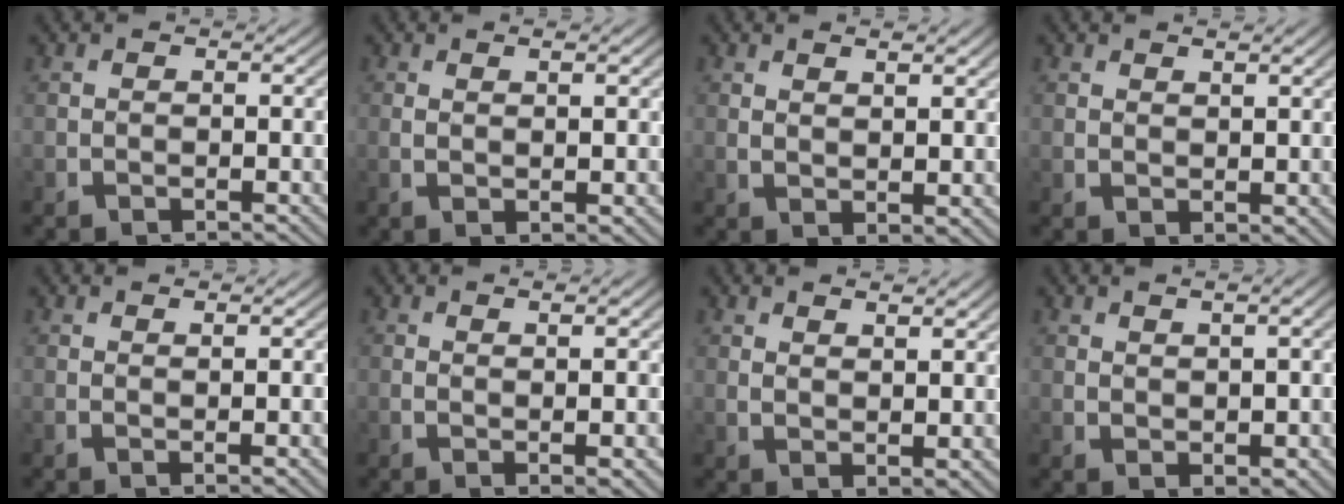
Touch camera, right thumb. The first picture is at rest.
{"total": 2.2, "force": [0.8, 0.0, 2.0], "torque": [-0.038, -0.005, 0.022]}
{"total": 2.0, "force": [1.5, 0.3, 1.3], "torque": [-0.024, -0.004, 0.036]}
{"total": 1.4, "force": [1.3, 0.0, 0.4], "torque": [-0.005, -0.004, 0.032]}
{"total": 1.2, "force": [0.7, -0.1, 1.0], "torque": [-0.019, -0.005, 0.017]}
{"total": 2.6, "force": [0.5, 0.1, 2.6], "torque": [-0.045, -0.007, 0.014]}
{"total": 2.4, "force": [1.9, 0.3, 1.4], "torque": [-0.026, -0.005, 0.043]}
{"total": 2.4, "force": [1.3, 0.7, 1.9], "torque": [-0.025, 0.002, 0.031]}